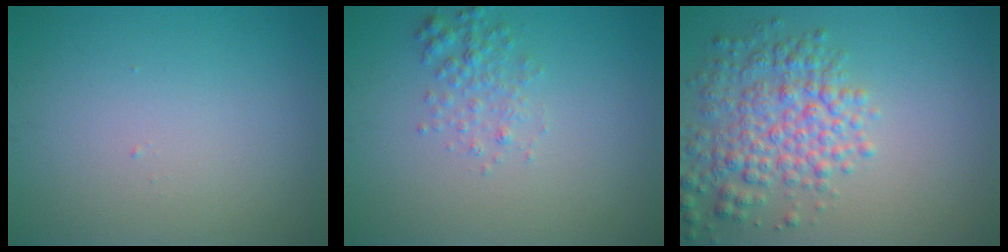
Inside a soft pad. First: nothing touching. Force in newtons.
{"total": 2.0, "press": 2.0, "slide": 0.1}
{"total": 5.4, "press": 5.3, "slide": 0.2}